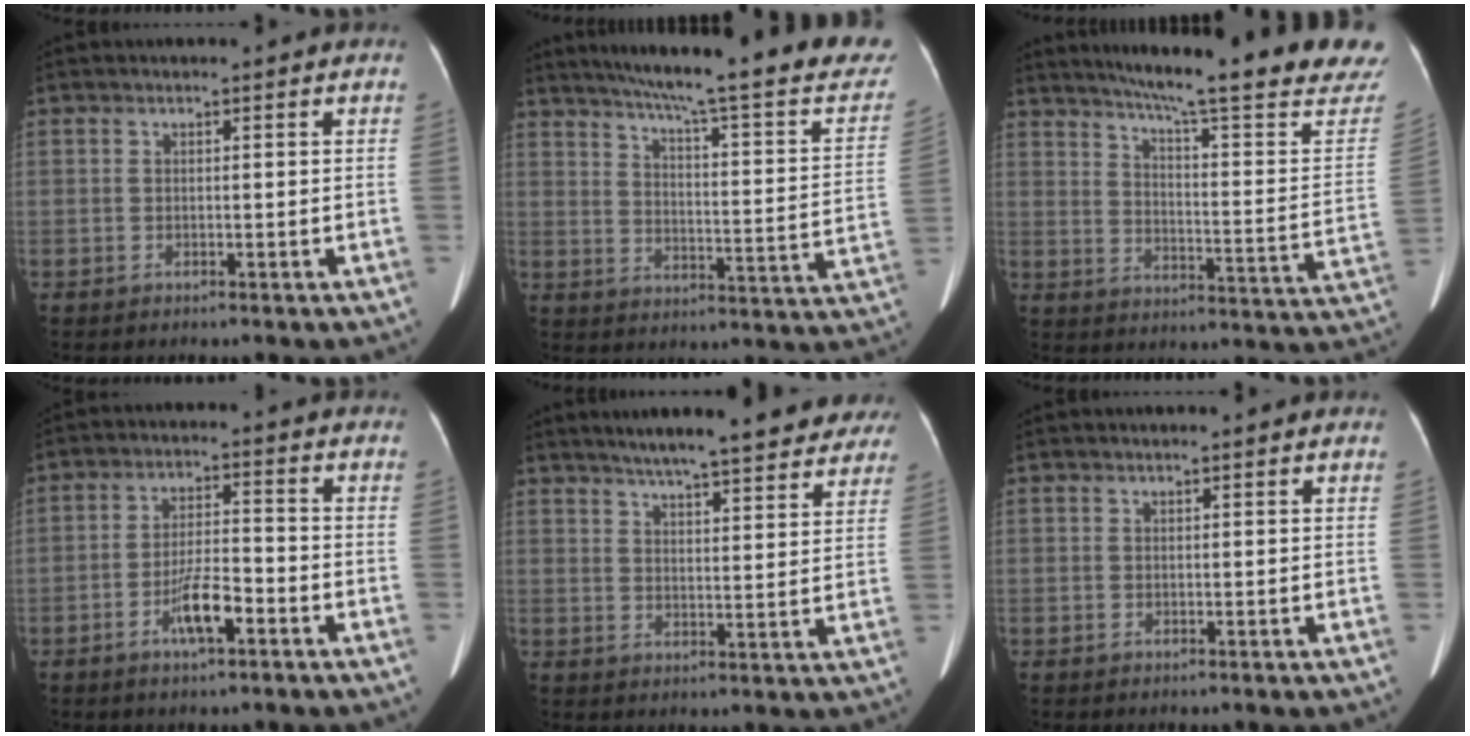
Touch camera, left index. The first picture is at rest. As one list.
[{"total": 28.2, "force": [23.9, 2.4, 14.9], "torque": [-0.216, -0.054, 0.292]}, {"total": 26.2, "force": [22.6, 0.9, 13.2], "torque": [-0.188, -0.076, 0.279]}, {"total": 6.1, "force": [-3.0, 1.3, 5.1], "torque": [-0.102, 0.002, -0.054]}, {"total": 20.7, "force": [17.7, 3.6, 10.1], "torque": [-0.140, 0.013, 0.221]}, {"total": 0.7, "force": [0.6, -0.1, 0.3], "torque": [-0.006, 0.010, 0.013]}]